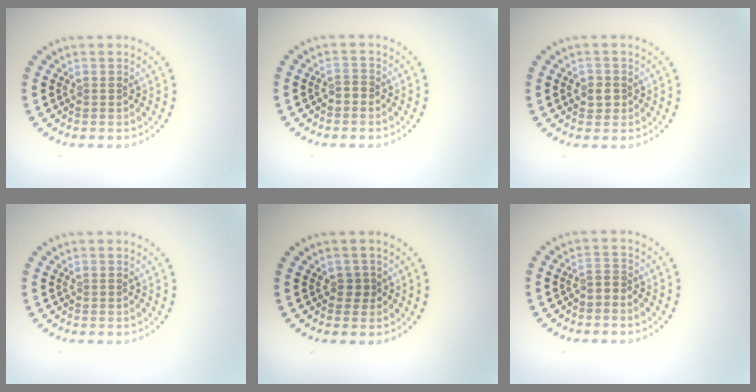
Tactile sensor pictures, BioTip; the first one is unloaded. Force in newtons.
{"total": 0.9, "press": 0.8, "slide": 0.5}
{"total": 1.5, "press": 1.4, "slide": 0.5}
{"total": 0.0}
{"total": 1.1, "press": 0.9, "slide": 0.7}
{"total": 1.0, "press": 0.8, "slide": 0.7}